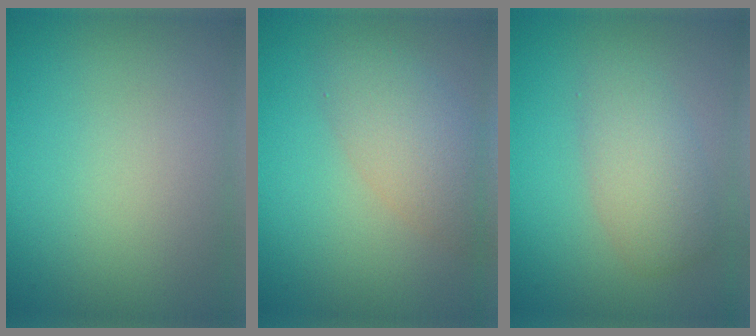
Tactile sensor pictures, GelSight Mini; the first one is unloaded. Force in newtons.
{"total": 4.2, "press": 4.2, "slide": 0.1}
{"total": 3.8, "press": 3.8, "slide": 0.1}